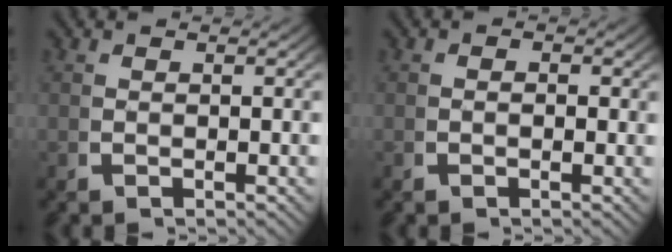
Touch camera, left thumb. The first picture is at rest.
{"total": 0.6, "force": [-0.1, 0.3, 0.5], "torque": [-0.007, -0.002, -0.005]}